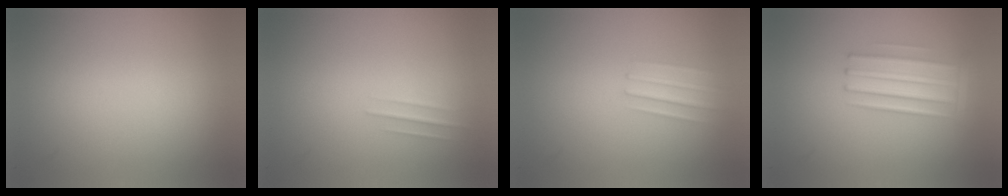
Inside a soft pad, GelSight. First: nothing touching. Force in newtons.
{"total": 1.0}
{"total": 1.9}
{"total": 2.9}